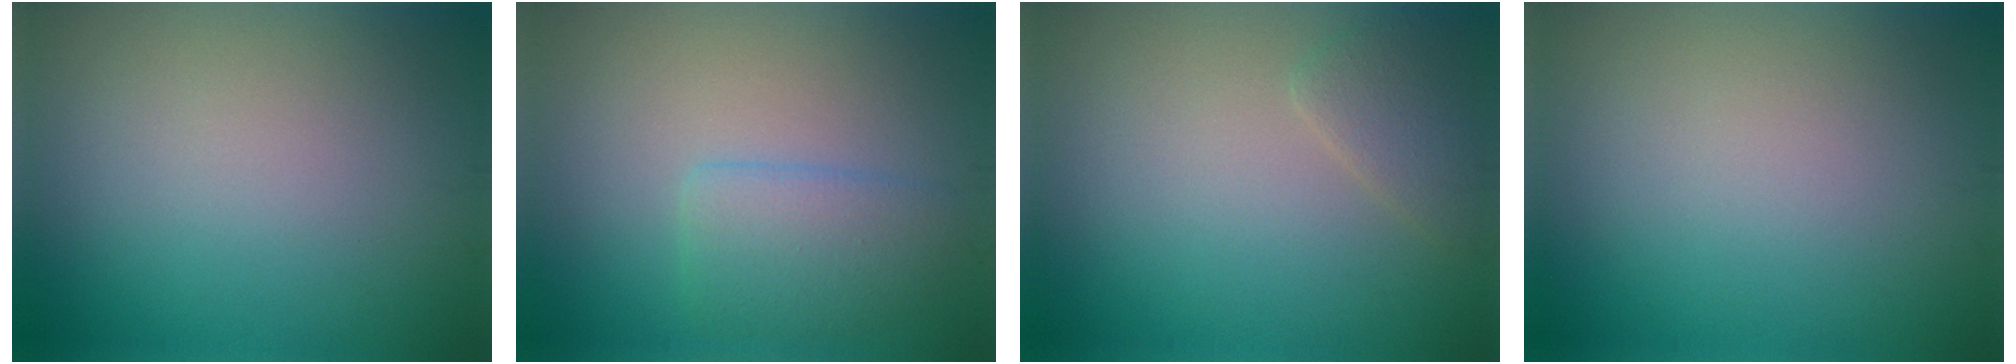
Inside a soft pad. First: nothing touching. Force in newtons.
{"total": 2.9, "press": 2.8, "slide": 0.3}
{"total": 1.8, "press": 1.8, "slide": 0.1}
{"total": 0.0}